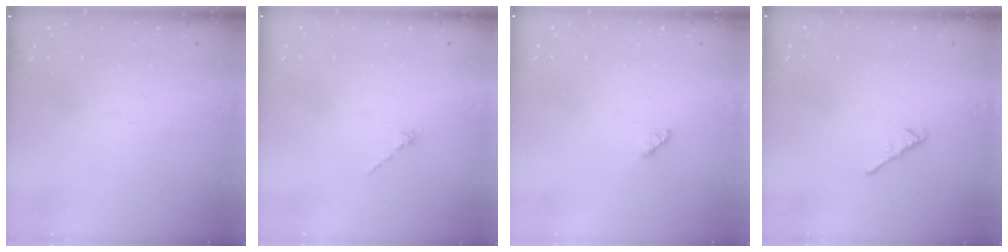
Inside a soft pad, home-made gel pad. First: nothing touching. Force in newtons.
{"total": 0.0}
{"total": 2.9, "press": 2.9, "slide": 0.3}
{"total": 2.4, "press": 2.3, "slide": 0.6}